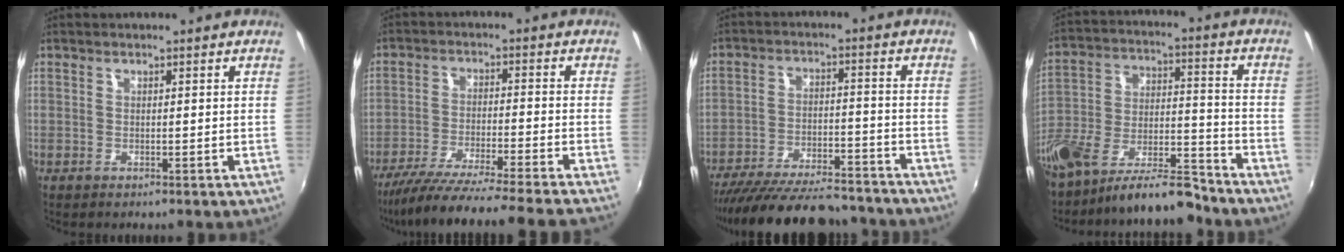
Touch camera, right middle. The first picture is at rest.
{"total": 18.9, "force": [-17.0, -2.4, 8.1], "torque": [-0.152, -0.040, -0.269]}
{"total": 23.0, "force": [-20.2, 5.6, 9.4], "torque": [-0.186, -0.018, -0.285]}
{"total": 13.6, "force": [-10.4, 4.5, 7.5], "torque": [-0.159, 0.003, -0.181]}